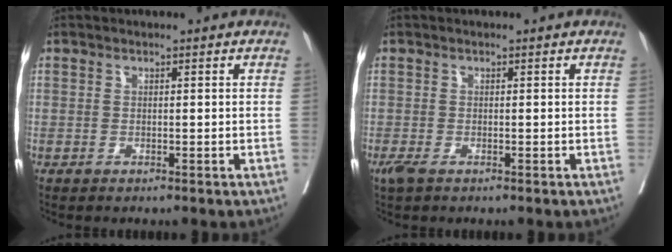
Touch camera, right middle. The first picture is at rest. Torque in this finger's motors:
{"motor_torque": [0.46, -0.40, 0.09, 0.00]}